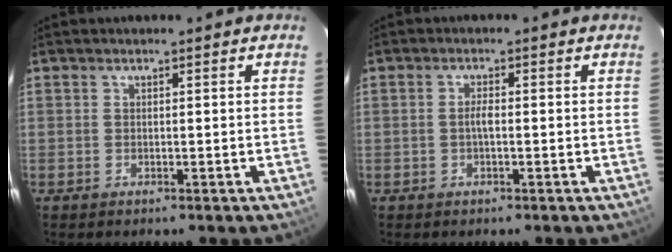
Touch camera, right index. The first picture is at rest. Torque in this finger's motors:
{"motor_torque": [0.27, 0.00, 0.16, 0.05]}